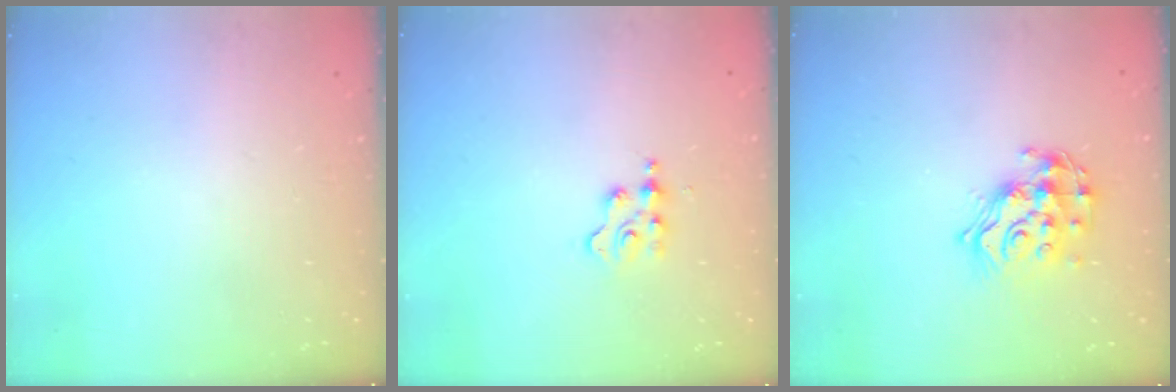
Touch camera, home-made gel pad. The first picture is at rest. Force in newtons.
{"total": 2.2, "press": 2.1, "slide": 0.3}
{"total": 13.9, "press": 13.9, "slide": 1.1}